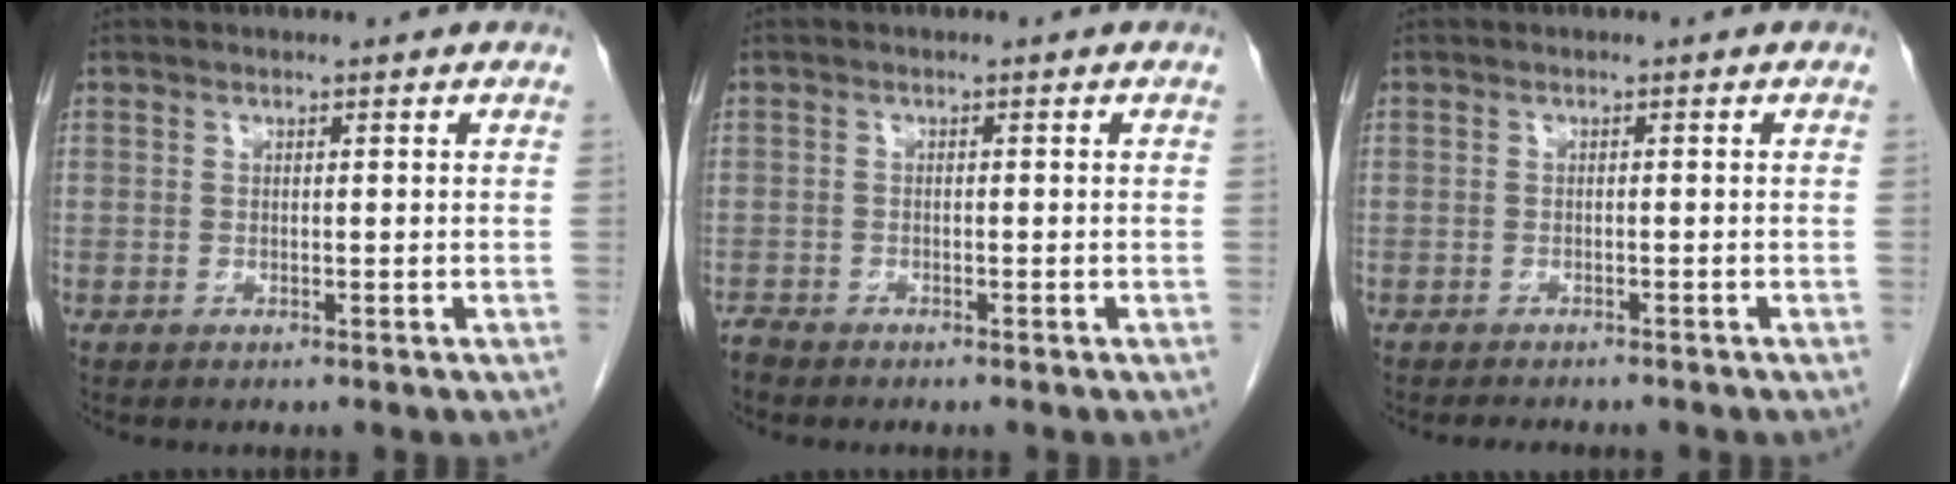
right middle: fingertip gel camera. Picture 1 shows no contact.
{"total": 1.2, "force": [-1.2, 0.2, 0.1], "torque": [-0.006, -0.004, -0.023]}
{"total": 4.0, "force": [-3.5, 1.0, 1.5], "torque": [-0.023, -0.006, -0.043]}